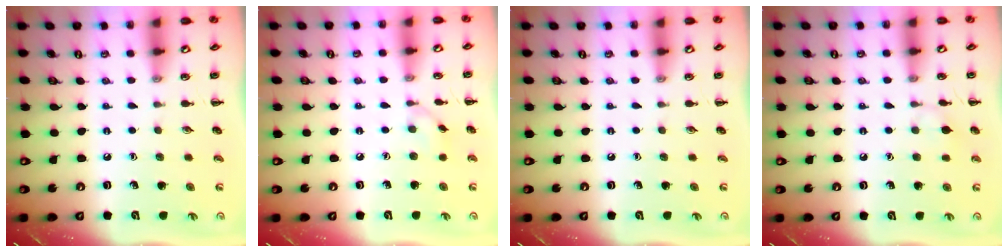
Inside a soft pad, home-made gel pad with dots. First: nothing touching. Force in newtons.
{"total": 4.1, "press": 4.0, "slide": 0.8}
{"total": 0.0}
{"total": 5.6, "press": 5.3, "slide": 1.8}